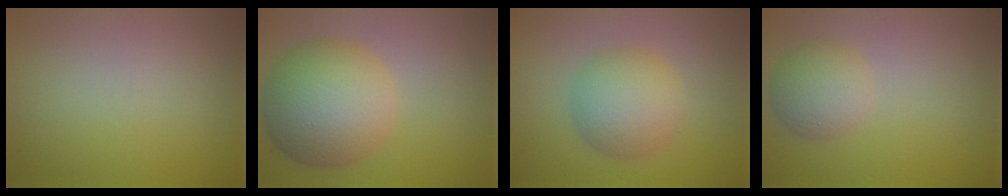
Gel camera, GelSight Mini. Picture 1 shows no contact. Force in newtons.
{"total": 9.5, "press": 9.5, "slide": 0.3}
{"total": 5.5, "press": 5.5, "slide": 0.1}
{"total": 3.4, "press": 3.4, "slide": 0.1}